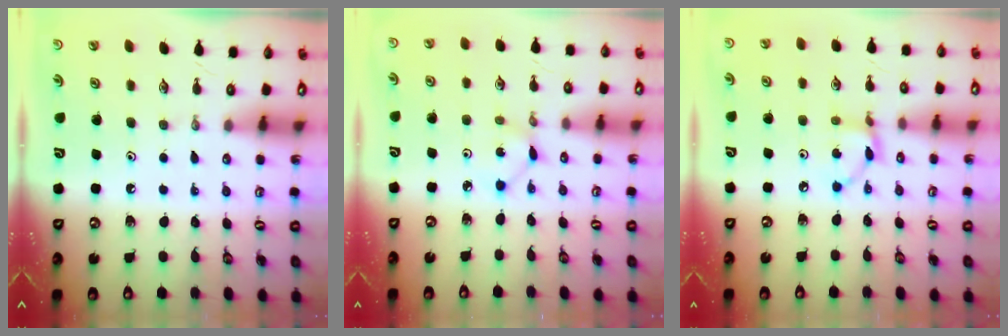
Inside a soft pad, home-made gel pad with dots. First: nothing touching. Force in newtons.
{"total": 2.0, "press": 2.0, "slide": 0.2}
{"total": 5.3, "press": 5.3, "slide": 0.3}